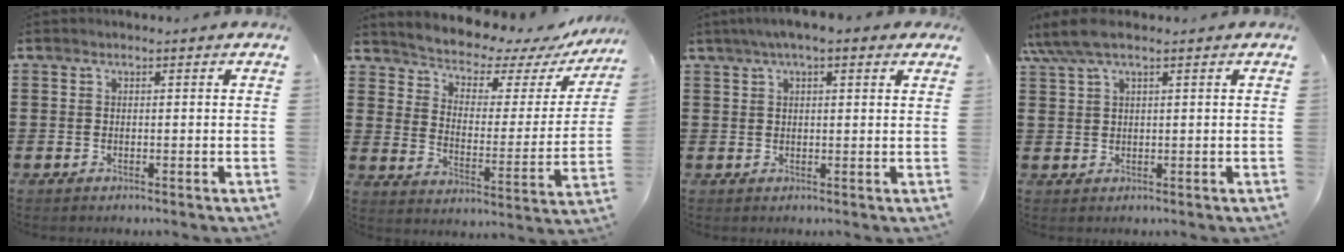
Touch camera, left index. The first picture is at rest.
{"total": 4.6, "force": [4.4, 1.2, 0.5], "torque": [-0.041, -0.043, 0.069]}
{"total": 3.8, "force": [2.3, 0.7, 2.8], "torque": [-0.060, 0.006, 0.041]}
{"total": 4.9, "force": [3.0, 1.0, 3.8], "torque": [-0.093, 0.001, 0.050]}